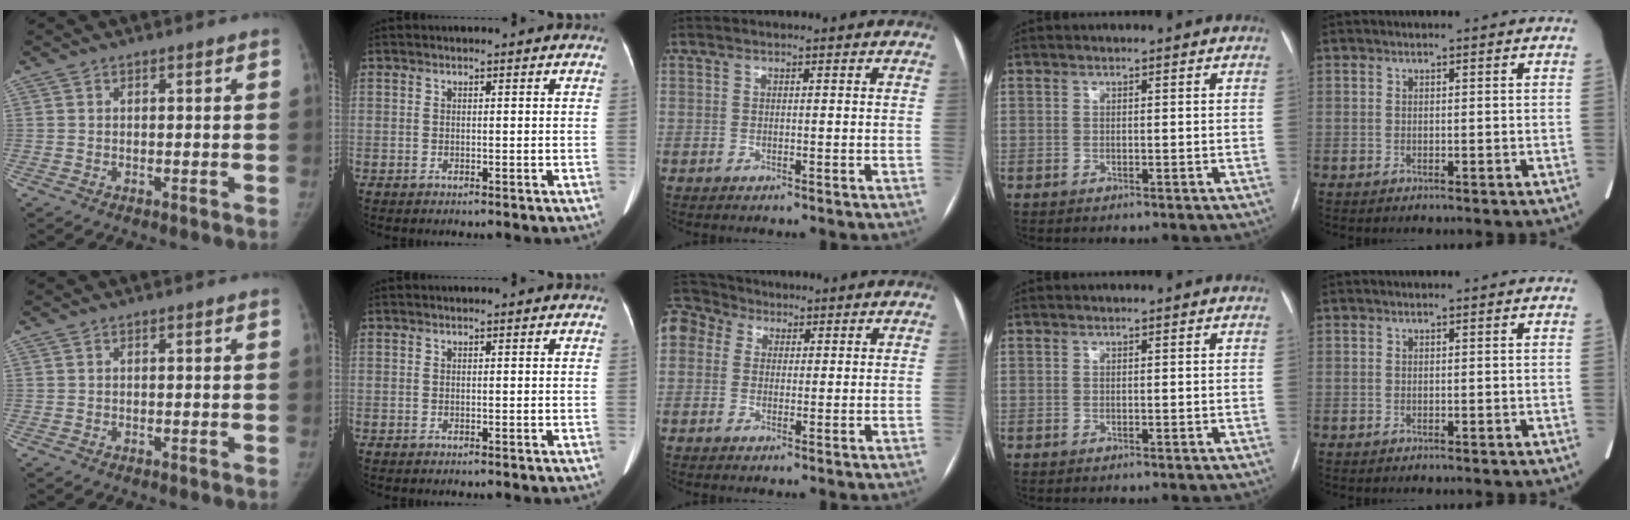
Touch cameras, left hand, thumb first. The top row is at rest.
{"middle": {"total": 9.6, "force": [4.5, 7.6, 3.7], "torque": [-0.104, 0.053, 0.086]}}